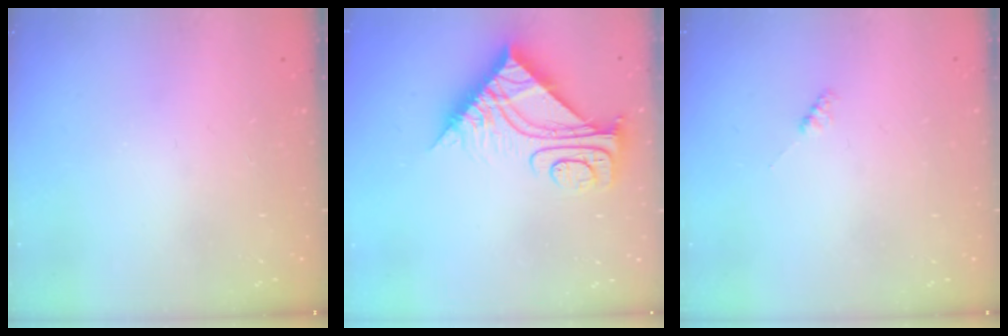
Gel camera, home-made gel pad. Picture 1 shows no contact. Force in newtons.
{"total": 9.9, "press": 9.9, "slide": 0.9}
{"total": 1.9, "press": 1.9, "slide": 0.3}